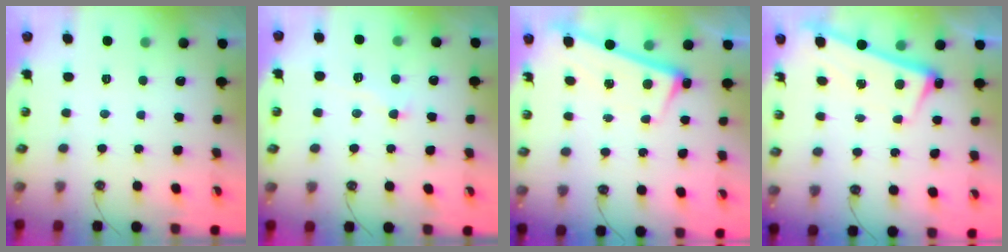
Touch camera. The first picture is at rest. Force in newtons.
{"total": 0.8, "press": 0.7, "slide": 0.4}
{"total": 2.8, "press": 2.7, "slide": 0.5}
{"total": 2.6, "press": 2.4, "slide": 1.0}